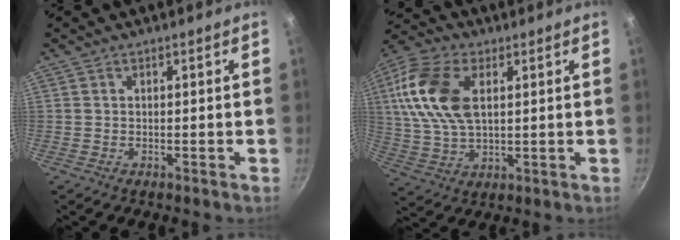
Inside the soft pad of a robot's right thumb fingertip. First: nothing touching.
{"total": 15.7, "force": [4.0, 9.0, 12.2], "torque": [-0.236, 0.002, 0.072]}